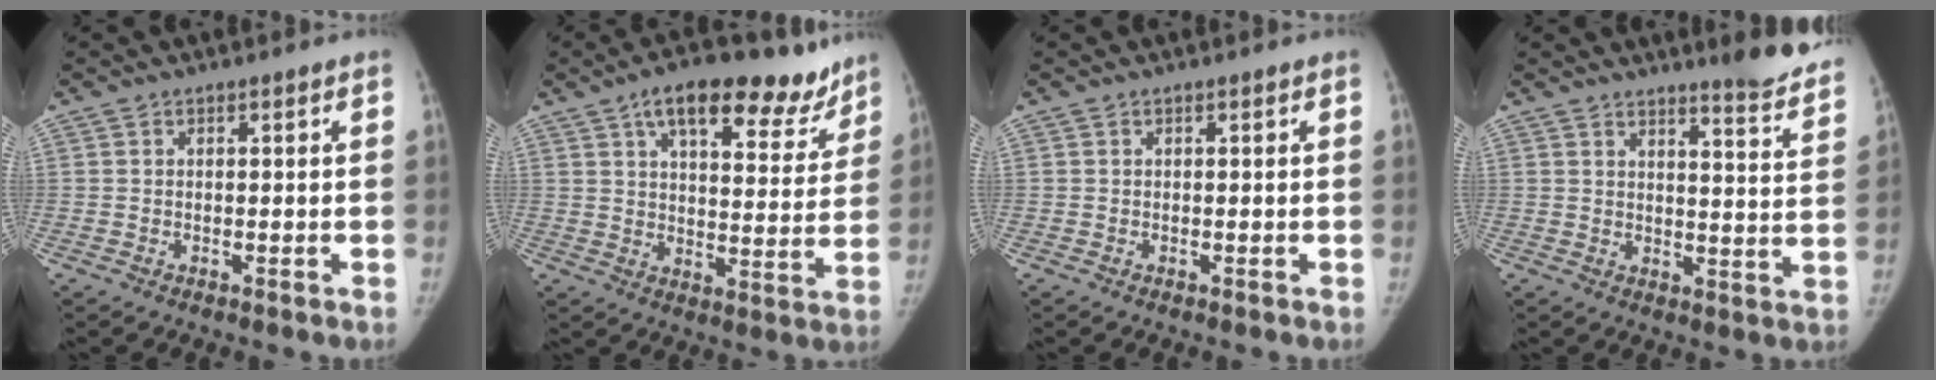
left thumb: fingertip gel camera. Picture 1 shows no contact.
{"total": 19.0, "force": [12.5, 8.0, 11.8], "torque": [-0.132, -0.028, 0.188]}
{"total": 0.0}
{"total": 11.7, "force": [10.4, 1.3, 5.2], "torque": [-0.042, -0.089, 0.115]}